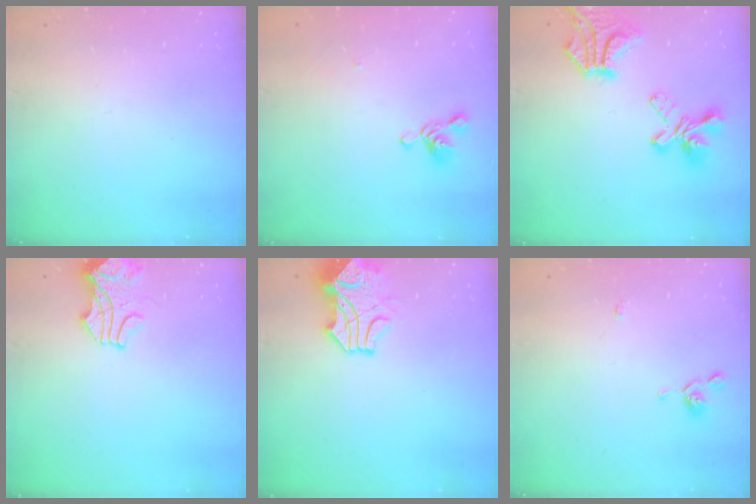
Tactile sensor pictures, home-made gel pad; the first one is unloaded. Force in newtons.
{"total": 5.3, "press": 5.2, "slide": 0.9}
{"total": 10.9, "press": 10.6, "slide": 2.8}
{"total": 1.7, "press": 1.5, "slide": 0.8}
{"total": 3.0, "press": 2.8, "slide": 1.1}
{"total": 0.9, "press": 0.8, "slide": 0.4}